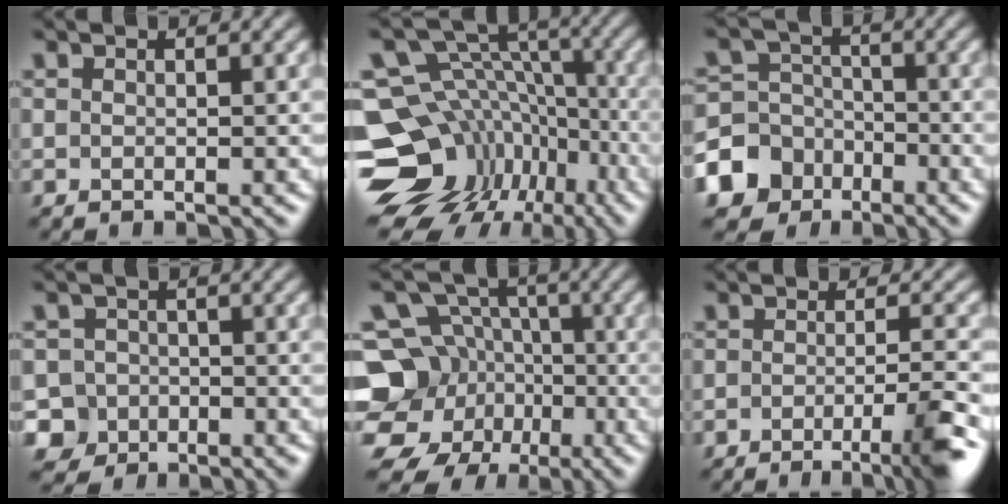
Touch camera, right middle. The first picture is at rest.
{"total": 14.8, "force": [-6.2, 11.8, 6.3], "torque": [-0.125, 0.005, -0.084]}
{"total": 9.1, "force": [-5.2, 7.4, 1.5], "torque": [-0.036, -0.019, -0.119]}
{"total": 5.8, "force": [-3.5, 4.7, 0.8], "torque": [0.011, -0.010, -0.068]}
{"total": 12.6, "force": [-4.3, 11.2, 3.7], "torque": [-0.074, -0.007, -0.096]}
{"total": 5.1, "force": [-2.5, 1.0, 4.3], "torque": [-0.058, -0.006, -0.041]}